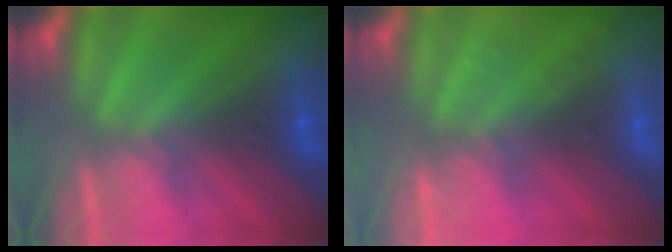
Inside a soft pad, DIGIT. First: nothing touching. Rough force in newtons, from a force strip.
{"total": 2.2}